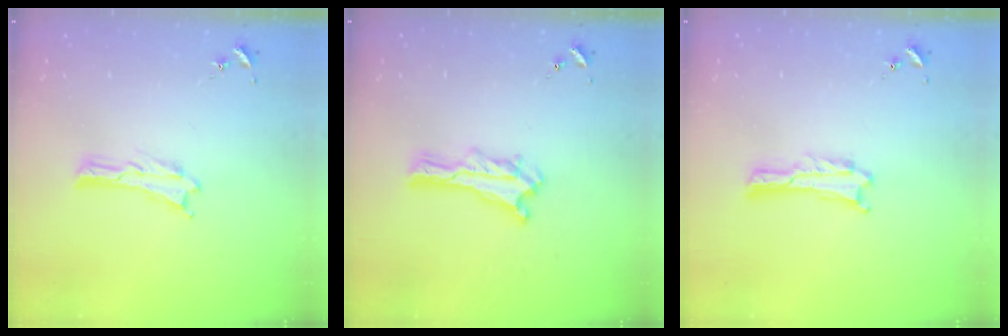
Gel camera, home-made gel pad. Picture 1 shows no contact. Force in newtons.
{"total": 1.2, "press": 1.2, "slide": 0.2}
{"total": 0.0}